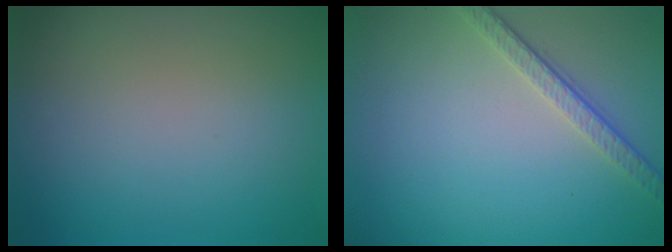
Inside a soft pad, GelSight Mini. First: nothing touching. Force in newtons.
{"total": 3.1, "press": 2.3, "slide": 2.1}